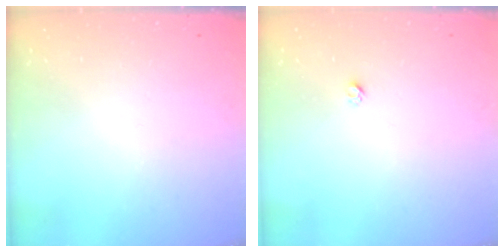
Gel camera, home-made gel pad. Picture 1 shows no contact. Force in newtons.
{"total": 1.9, "press": 1.9, "slide": 0.1}